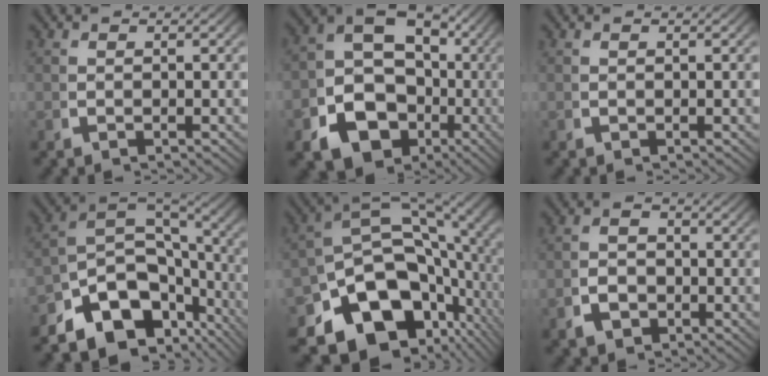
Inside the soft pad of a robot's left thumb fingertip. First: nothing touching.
{"total": 13.8, "force": [-2.8, 11.6, 6.9], "torque": [-0.151, -0.052, -0.037]}
{"total": 0.0}
{"total": 13.8, "force": [-1.9, 9.5, 9.8], "torque": [-0.181, -0.043, -0.018]}
{"total": 18.3, "force": [-3.3, 13.0, 12.4], "torque": [-0.202, -0.048, -0.040]}
{"total": 2.8, "force": [-1.0, 2.2, 1.4], "torque": [-0.026, -0.012, -0.011]}